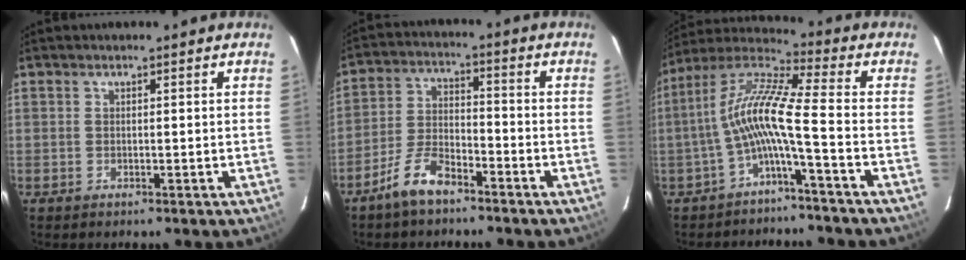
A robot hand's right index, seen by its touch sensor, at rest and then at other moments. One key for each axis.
{"total": 8.0, "fx": -6.0, "fy": 2.9, "fz": 4.4, "tx": -0.100, "ty": 0.008, "tz": -0.115}
{"total": 10.4, "fx": -3.2, "fy": -0.1, "fz": 9.9, "tx": -0.205, "ty": 0.016, "tz": -0.067}